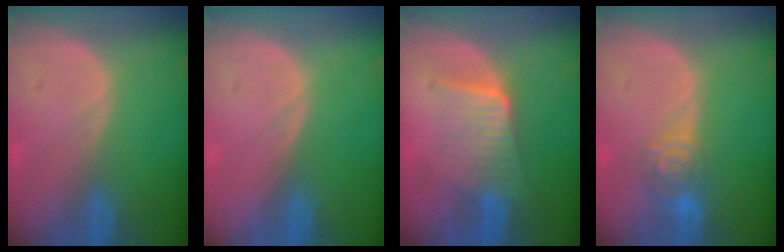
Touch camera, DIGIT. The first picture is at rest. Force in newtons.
{"total": 0.0}
{"total": 6.8, "press": 5.9, "slide": 3.3}
{"total": 4.6, "press": 4.2, "slide": 1.9}